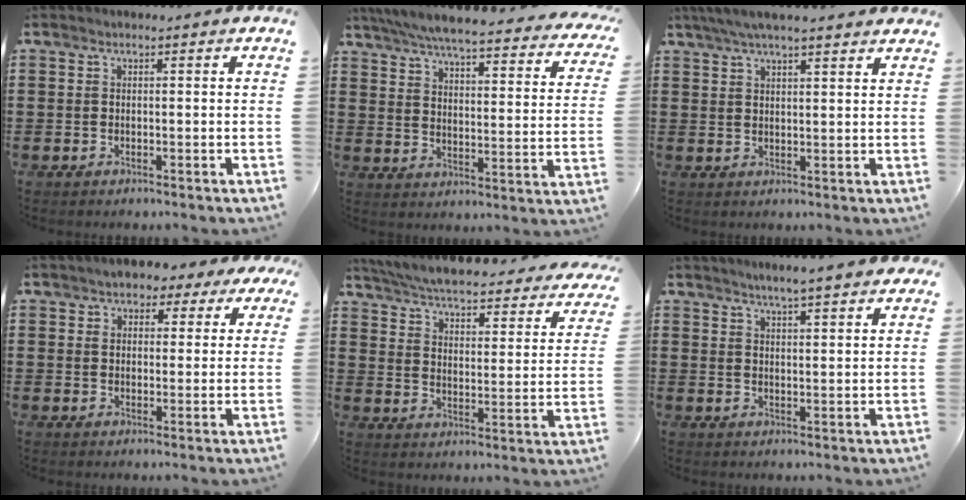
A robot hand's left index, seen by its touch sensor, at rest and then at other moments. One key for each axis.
{"total": 6.1, "fx": 5.6, "fy": -0.2, "fz": 2.5, "tx": -0.074, "ty": -0.041, "tz": 0.093}
{"total": 4.3, "fx": 3.7, "fy": 0.2, "fz": 2.1, "tx": -0.051, "ty": -0.003, "tz": 0.067}
{"total": 3.6, "fx": 2.6, "fy": 2.2, "fz": 1.3, "tx": -0.024, "ty": -0.002, "tz": 0.040}
{"total": 4.6, "fx": 4.3, "fy": -0.2, "fz": 1.6, "tx": -0.056, "ty": -0.037, "tz": 0.068}
{"total": 3.5, "fx": 3.4, "fy": -0.4, "fz": 1.0, "tx": -0.031, "ty": -0.009, "tz": 0.059}